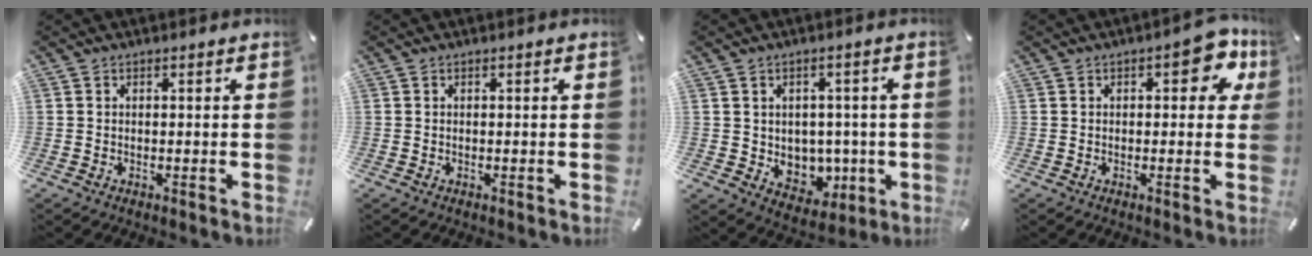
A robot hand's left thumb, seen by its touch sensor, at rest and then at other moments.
{"total": 0.0}
{"total": 6.8, "force": [1.1, 6.4, 1.7], "torque": [-0.012, -0.018, 0.029]}
{"total": 7.5, "force": [2.4, 3.8, 6.0], "torque": [-0.071, -0.002, 0.034]}